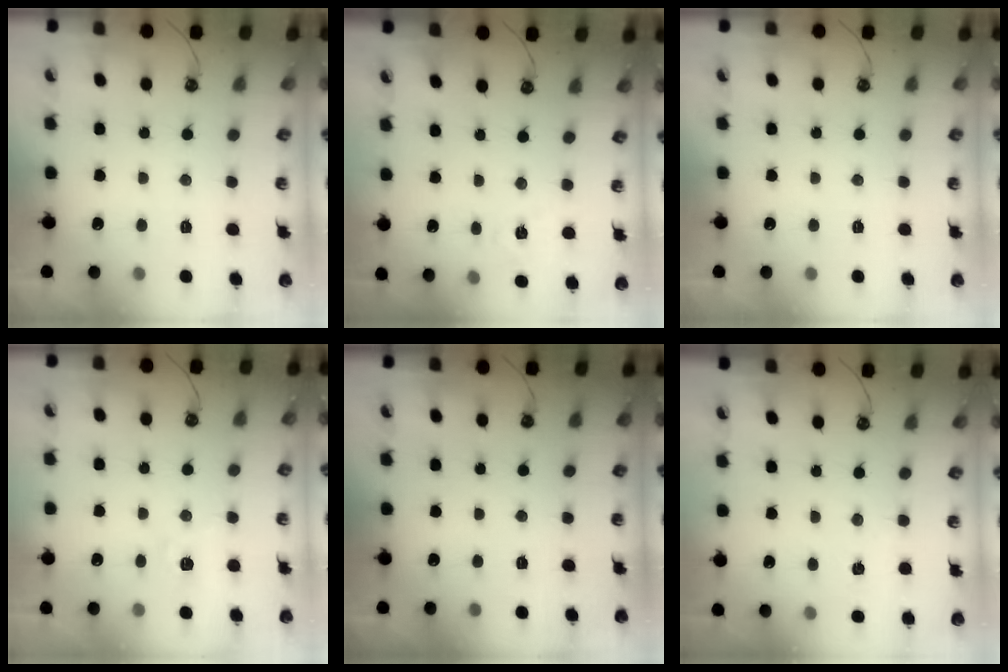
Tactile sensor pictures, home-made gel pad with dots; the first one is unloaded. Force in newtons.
{"total": 4.4, "press": 4.4, "slide": 0.5}
{"total": 0.0}
{"total": 3.9, "press": 3.8, "slide": 0.6}
{"total": 0.0}
{"total": 3.9, "press": 3.9, "slide": 0.4}